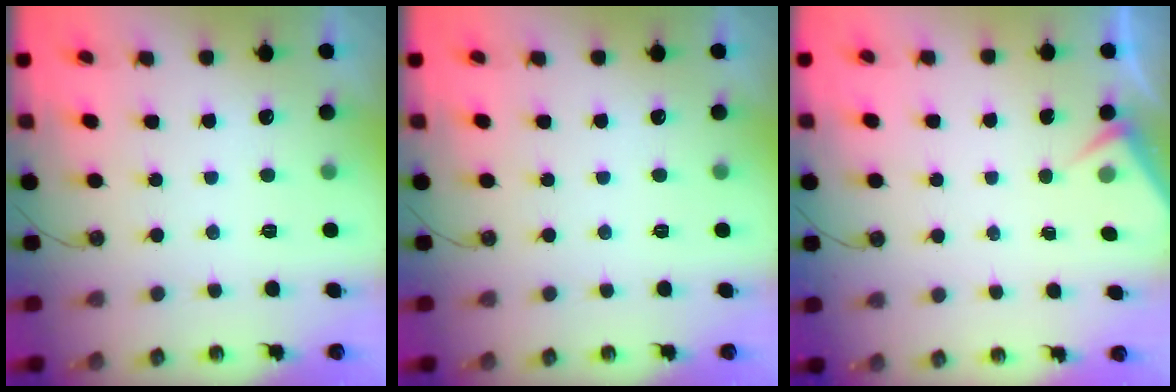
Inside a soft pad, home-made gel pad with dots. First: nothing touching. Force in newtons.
{"total": 0.0}
{"total": 3.2, "press": 3.1, "slide": 0.5}